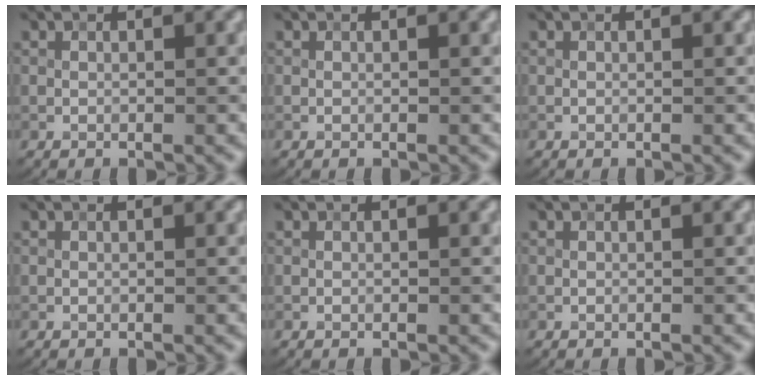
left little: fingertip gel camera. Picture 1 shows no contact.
{"total": 0.0}
{"total": 0.0}
{"total": 0.0}
{"total": 0.0}
{"total": 0.0}